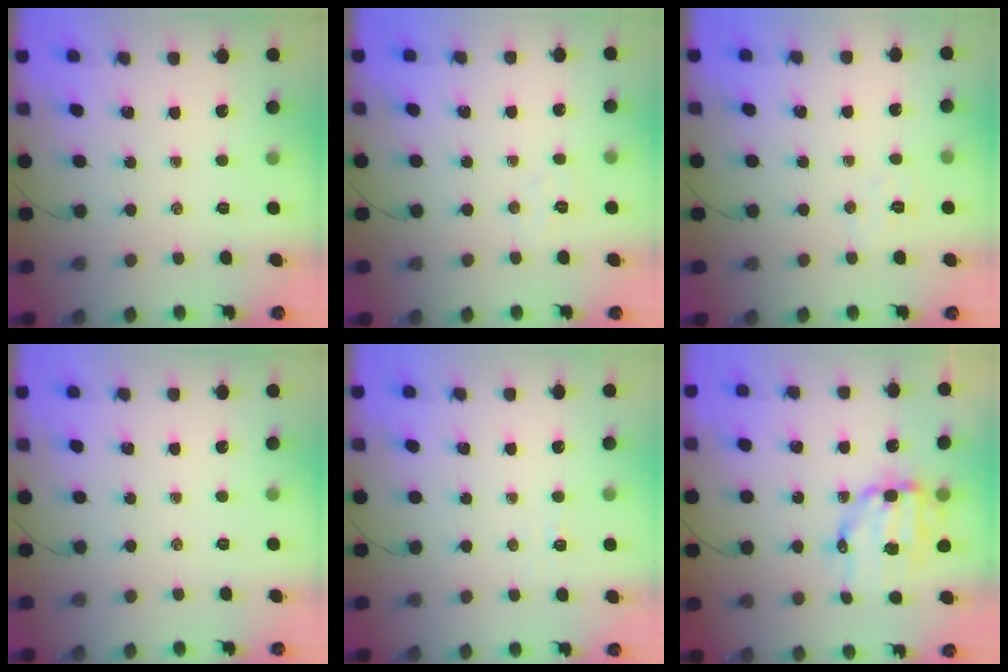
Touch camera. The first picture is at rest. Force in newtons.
{"total": 3.8, "press": 3.7, "slide": 0.8}
{"total": 4.8, "press": 4.6, "slide": 1.0}
{"total": 0.0}
{"total": 2.6, "press": 2.5, "slide": 0.8}
{"total": 10.7, "press": 10.5, "slide": 2.0}